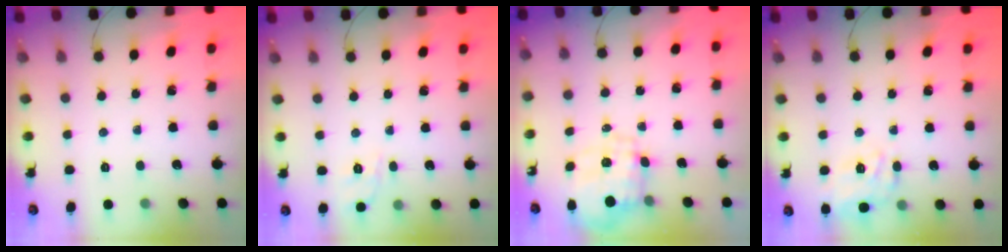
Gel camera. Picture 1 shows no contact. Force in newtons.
{"total": 8.5, "press": 8.3, "slide": 1.9}
{"total": 3.9, "press": 3.6, "slide": 1.6}
{"total": 9.5, "press": 9.2, "slide": 2.3}